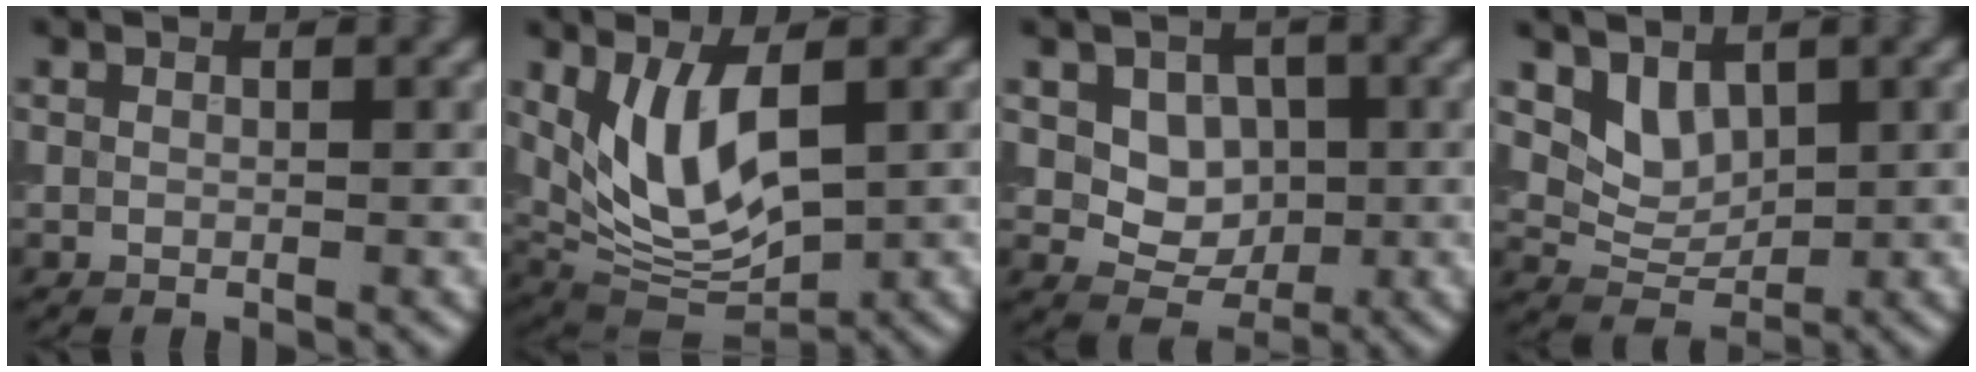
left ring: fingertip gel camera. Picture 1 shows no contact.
{"total": 7.0, "force": [1.3, 3.5, 5.9], "torque": [-0.125, -0.013, 0.031]}
{"total": 3.7, "force": [0.4, 2.9, 2.3], "torque": [-0.033, -0.004, 0.006]}
{"total": 2.8, "force": [1.5, 1.8, 1.5], "torque": [-0.029, -0.011, 0.034]}